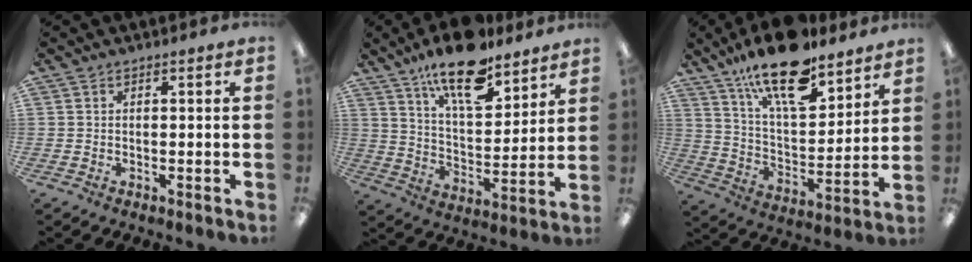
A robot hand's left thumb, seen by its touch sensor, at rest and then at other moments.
{"total": 16.9, "force": [12.8, 5.8, 9.3], "torque": [-0.158, -0.070, 0.218]}
{"total": 19.6, "force": [14.2, 7.1, 11.5], "torque": [-0.197, -0.079, 0.243]}